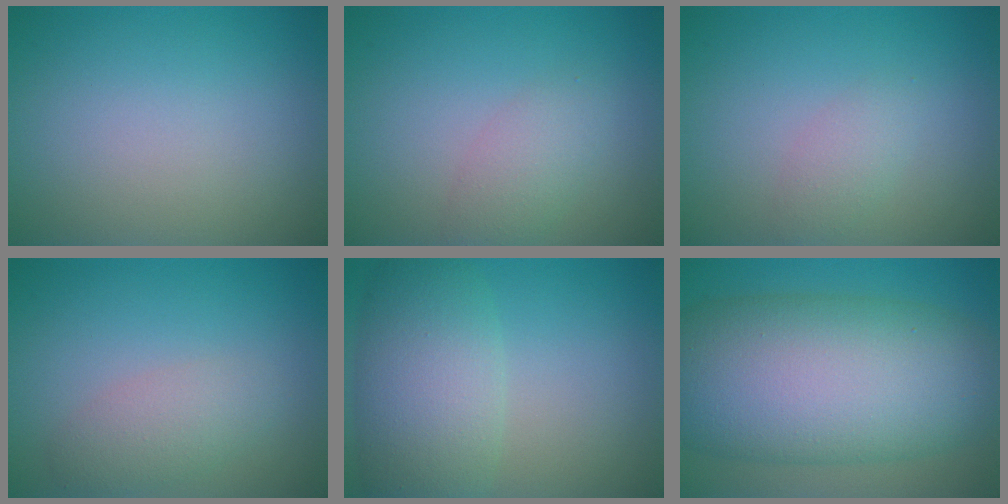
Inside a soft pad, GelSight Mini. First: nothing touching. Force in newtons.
{"total": 2.2, "press": 2.2, "slide": 0.1}
{"total": 1.6, "press": 1.6, "slide": 0.0}
{"total": 2.5, "press": 2.5, "slide": 0.1}
{"total": 6.7, "press": 6.7, "slide": 0.4}
{"total": 14.9, "press": 14.9, "slide": 0.1}